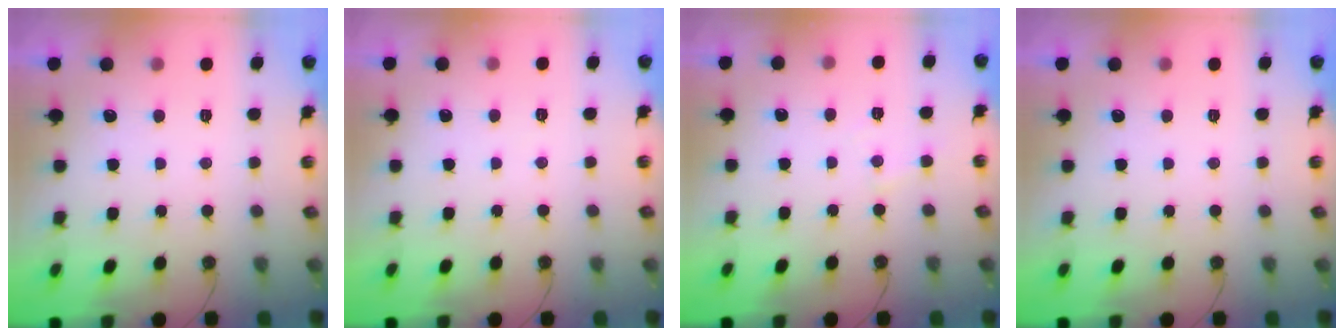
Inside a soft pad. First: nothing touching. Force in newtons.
{"total": 3.2, "press": 3.1, "slide": 0.5}
{"total": 3.7, "press": 3.7, "slide": 0.5}
{"total": 0.0}